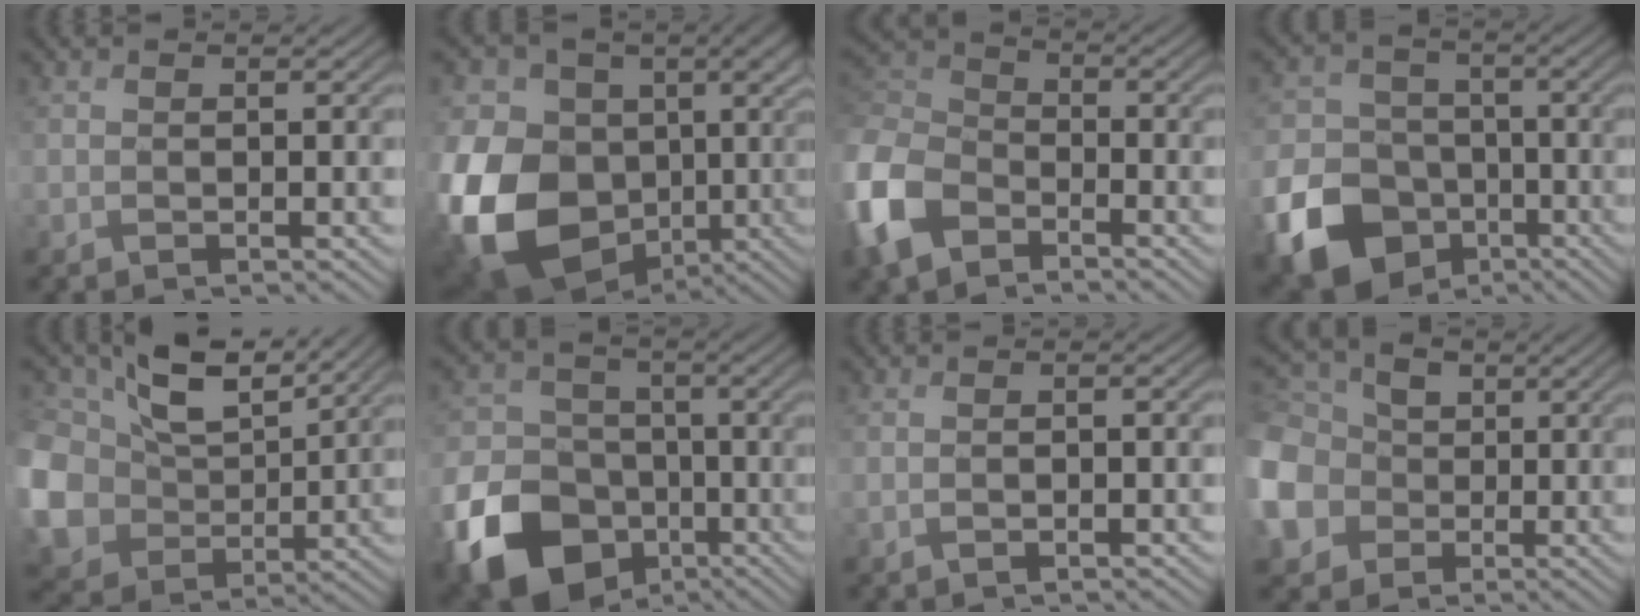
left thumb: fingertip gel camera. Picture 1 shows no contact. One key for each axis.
{"total": 21.1, "fx": -2.6, "fy": 16.8, "fz": 12.5, "tx": -0.305, "ty": -0.041, "tz": -0.031}
{"total": 10.8, "fx": -5.4, "fy": 7.1, "fz": 6.2, "tx": -0.178, "ty": -0.014, "tz": -0.129}
{"total": 15.1, "fx": -7.0, "fy": 11.7, "fz": 6.5, "tx": -0.172, "ty": -0.052, "tz": -0.136}
{"total": 14.1, "fx": 4.3, "fy": 10.5, "fz": 8.3, "tx": -0.239, "ty": 0.002, "tz": 0.083}
{"total": 16.6, "fx": -7.4, "fy": 12.7, "fz": 7.8, "tx": -0.217, "ty": -0.048, "tz": -0.136}
{"total": 1.6, "fx": -0.6, "fy": 0.3, "fz": 1.5, "tx": -0.026, "ty": 0.001, "tz": -0.012}
{"total": 11.6, "fx": -1.3, "fy": 10.0, "fz": 5.8, "tx": -0.205, "ty": -0.021, "tz": -0.032}